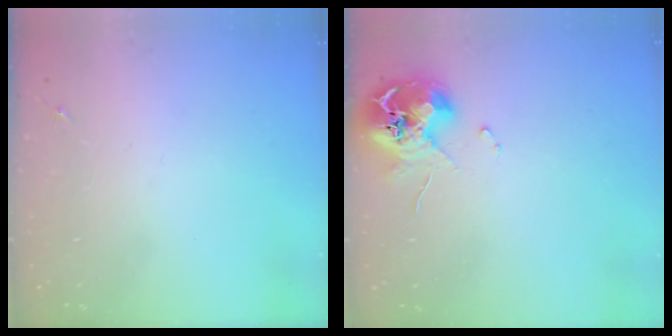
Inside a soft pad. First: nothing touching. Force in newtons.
{"total": 12.3, "press": 12.2, "slide": 1.6}